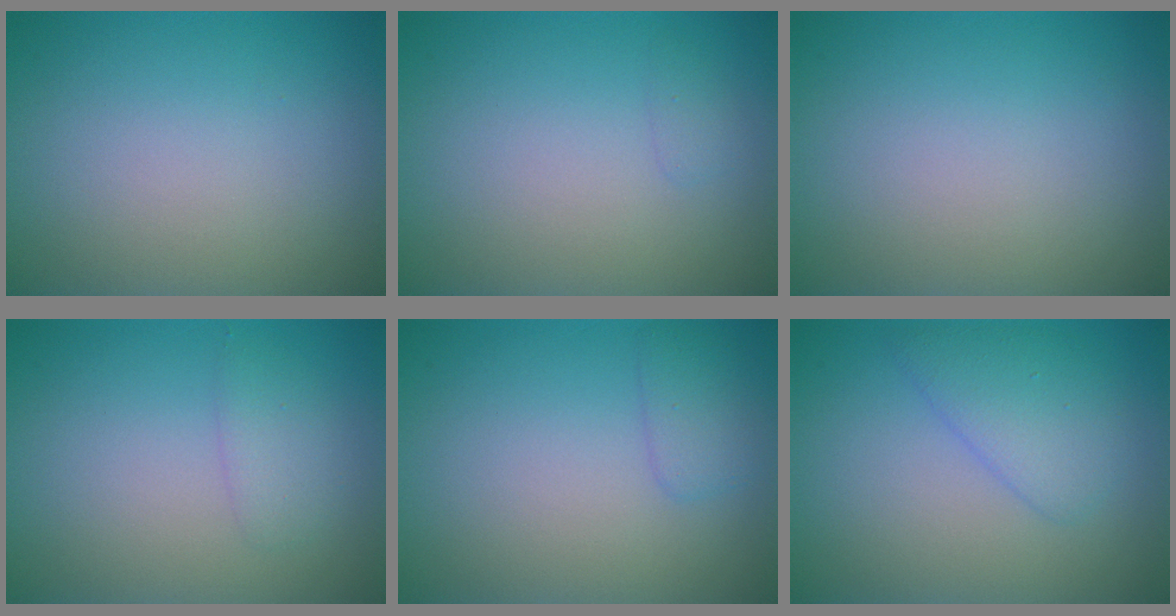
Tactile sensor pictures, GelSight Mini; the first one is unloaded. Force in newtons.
{"total": 0.6, "press": 0.6, "slide": 0.1}
{"total": 0.0}
{"total": 1.4, "press": 1.4, "slide": 0.1}
{"total": 1.6, "press": 1.6, "slide": 0.1}
{"total": 3.0, "press": 3.0, "slide": 0.2}